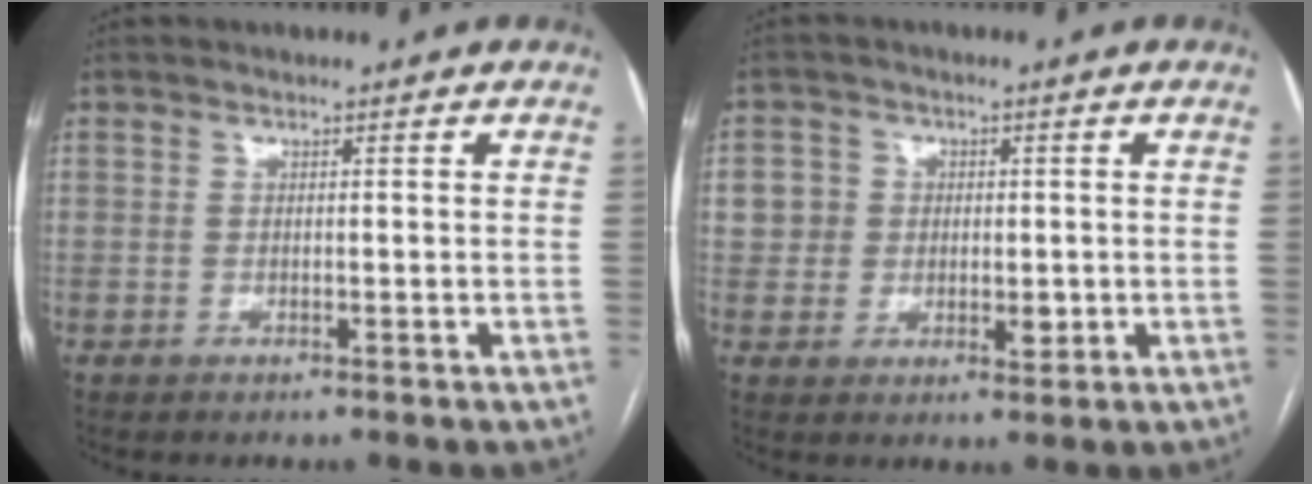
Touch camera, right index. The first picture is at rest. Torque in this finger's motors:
{"motor_torque": [-0.01, -0.04, 0.01, 0.05]}